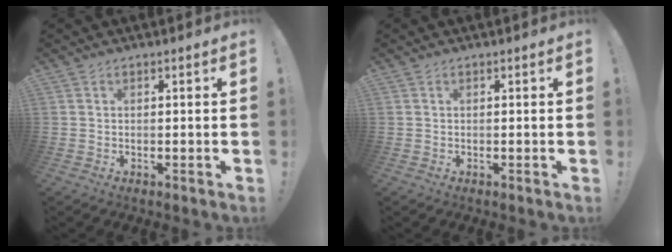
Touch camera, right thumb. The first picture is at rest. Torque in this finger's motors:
{"motor_torque": [0.04, 0.03, -0.11, 0.10, 0.00]}